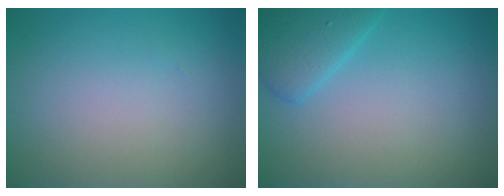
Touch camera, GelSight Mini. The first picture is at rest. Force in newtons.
{"total": 2.9, "press": 2.9, "slide": 0.1}